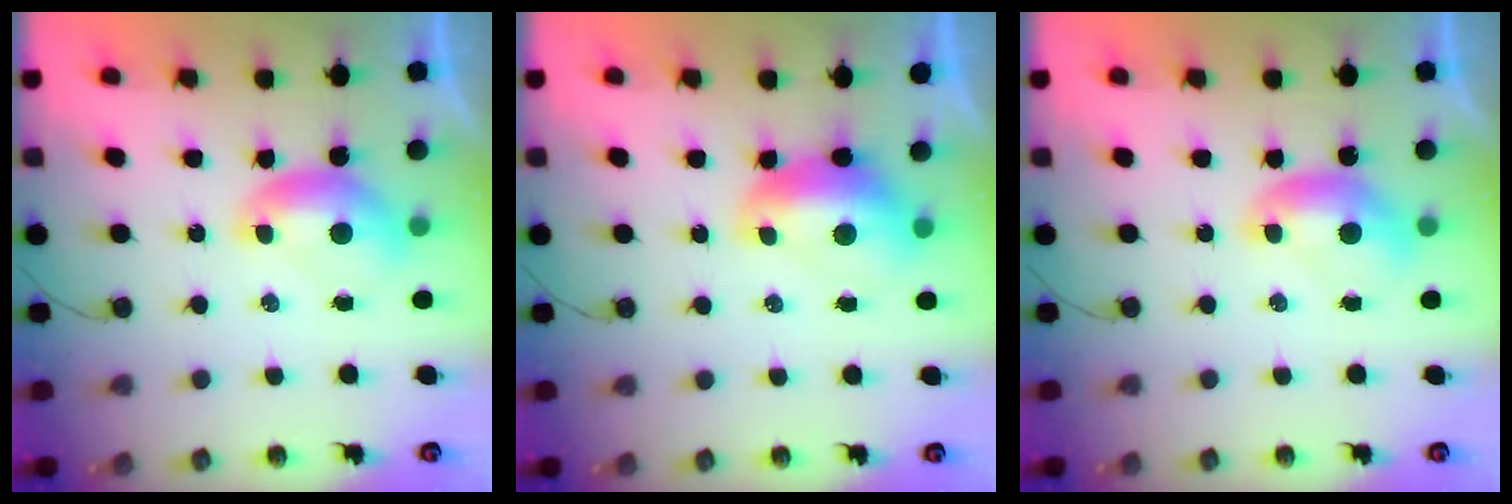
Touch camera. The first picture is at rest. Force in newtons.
{"total": 2.2, "press": 2.1, "slide": 0.8}
{"total": 0.0}